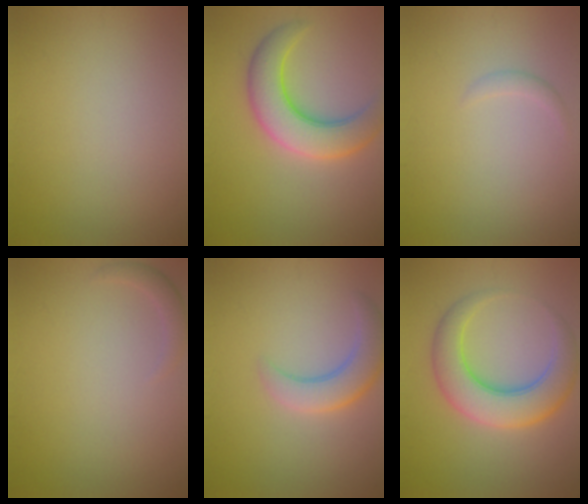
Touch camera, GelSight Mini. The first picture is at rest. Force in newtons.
{"total": 6.6, "press": 6.6, "slide": 0.3}
{"total": 0.8, "press": 0.8, "slide": 0.1}
{"total": 1.2, "press": 1.2, "slide": 0.2}
{"total": 3.9, "press": 3.9, "slide": 0.2}
{"total": 6.6, "press": 6.6, "slide": 0.3}